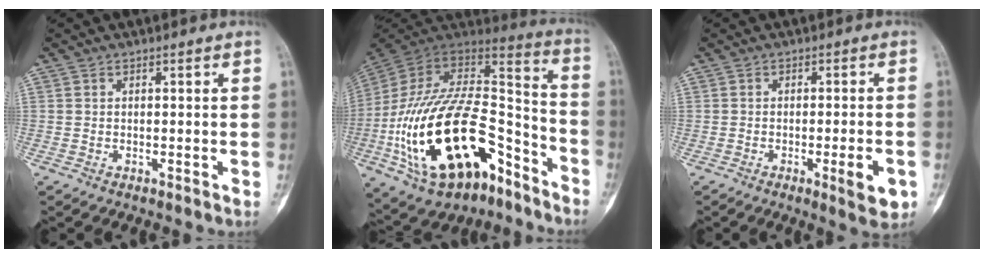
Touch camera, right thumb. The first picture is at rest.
{"total": 31.5, "force": [-14.1, 16.6, 22.7], "torque": [-0.448, 0.069, -0.229]}
{"total": 5.8, "force": [-2.1, 1.2, 5.2], "torque": [-0.062, 0.000, -0.025]}